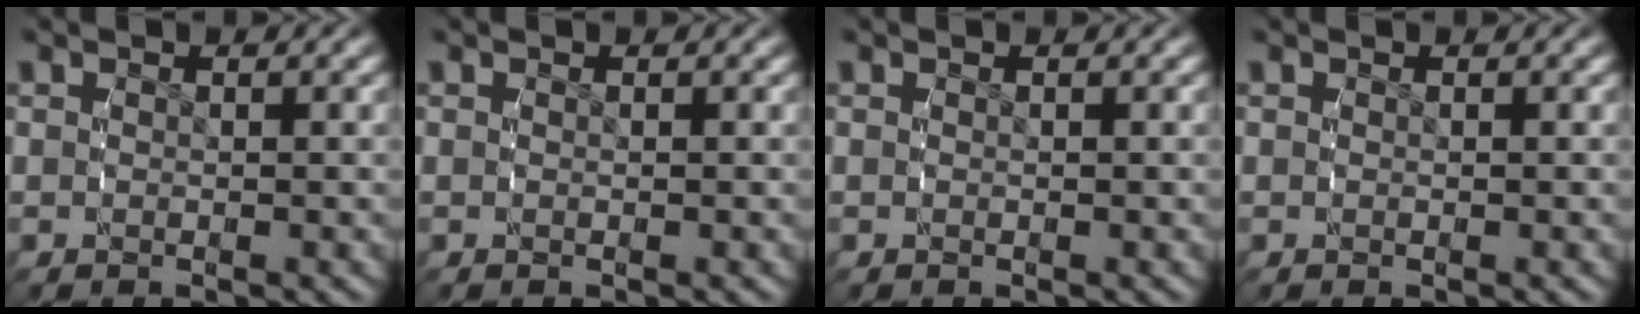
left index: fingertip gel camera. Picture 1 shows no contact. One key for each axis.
{"total": 0.0}
{"total": 0.0}
{"total": 0.0}